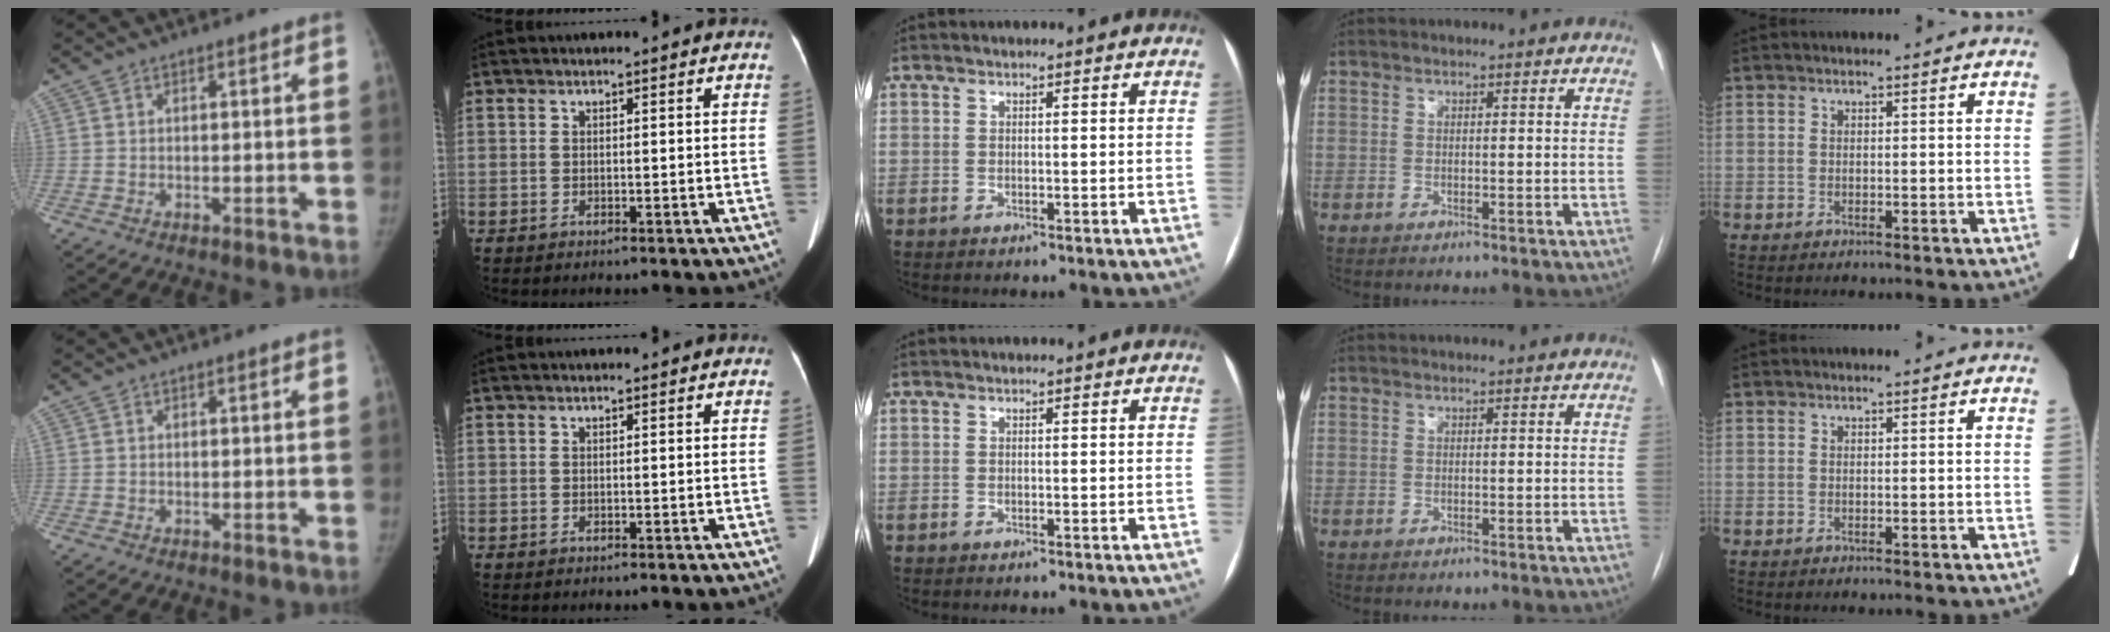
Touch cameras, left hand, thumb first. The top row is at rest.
{}